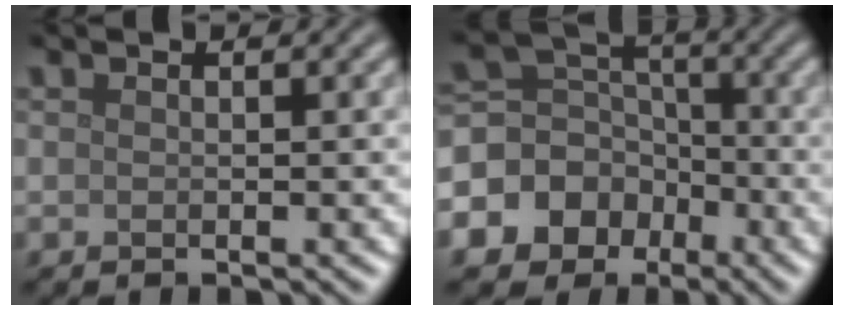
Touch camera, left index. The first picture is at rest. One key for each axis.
{"total": 10.7, "fx": -4.8, "fy": 9.2, "fz": 2.5, "tx": -0.071, "ty": -0.007, "tz": -0.100}